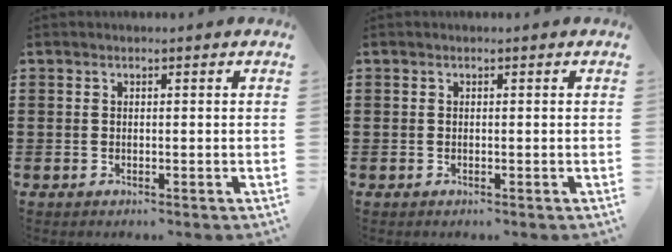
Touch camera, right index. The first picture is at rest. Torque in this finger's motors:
{"motor_torque": [0.87, 1.27, 0.03, 0.00]}